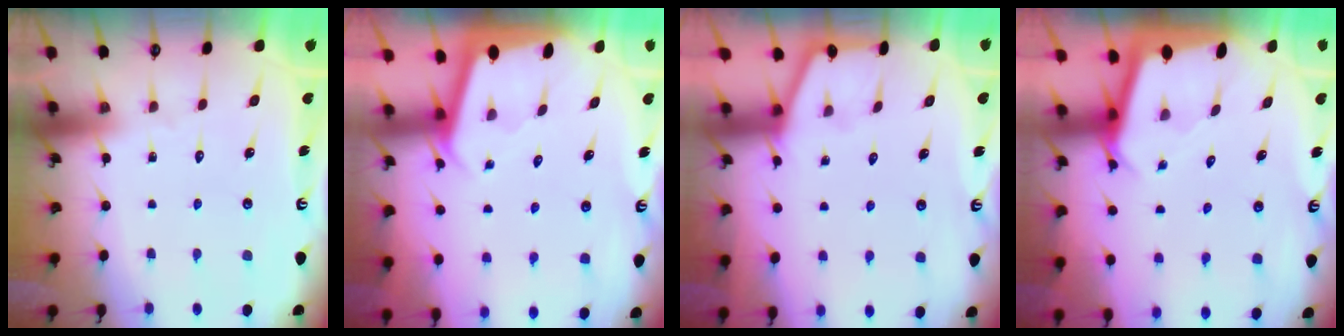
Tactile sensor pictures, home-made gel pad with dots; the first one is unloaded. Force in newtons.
{"total": 1.8, "press": 1.8, "slide": 0.1}
{"total": 1.2, "press": 1.2, "slide": 0.3}
{"total": 2.4, "press": 2.4, "slide": 0.2}